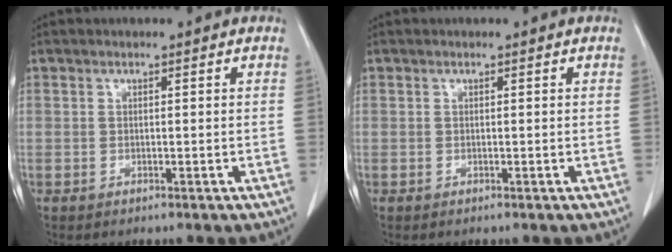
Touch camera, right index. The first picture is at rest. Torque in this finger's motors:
{"motor_torque": [0.12, -0.09, -0.02, 0.01]}